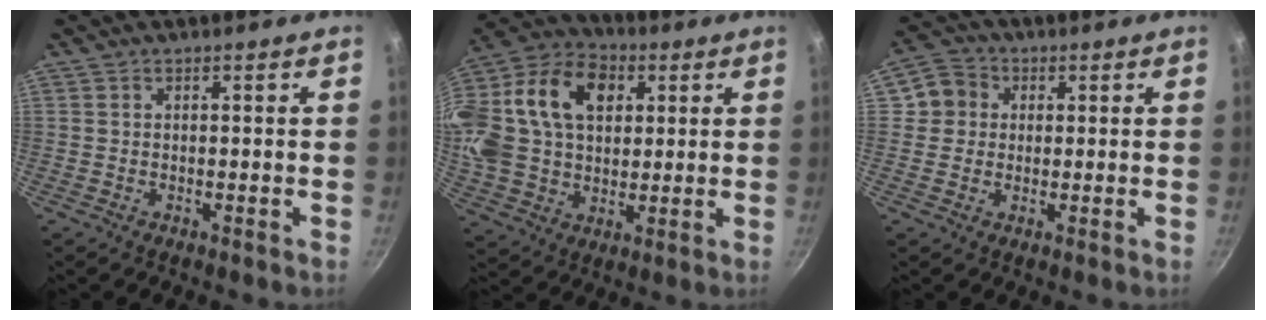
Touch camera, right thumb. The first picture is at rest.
{"total": 27.6, "force": [7.4, 19.7, 17.8], "torque": [-0.366, 0.028, 0.123]}
{"total": 5.8, "force": [0.9, 5.5, 1.6], "torque": [0.012, 0.009, 0.002]}